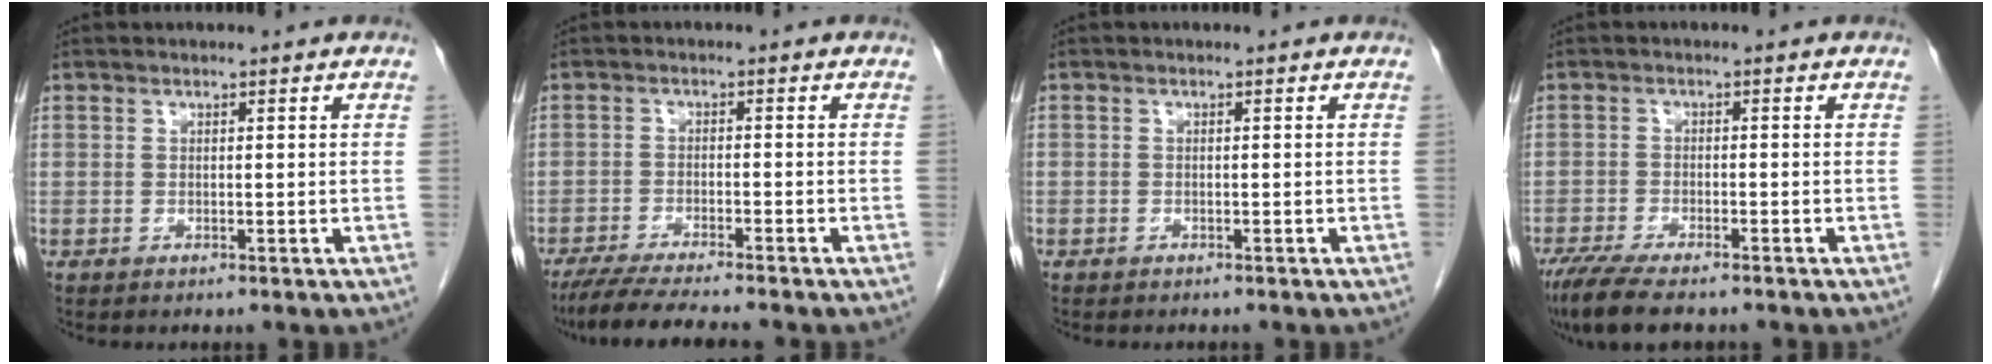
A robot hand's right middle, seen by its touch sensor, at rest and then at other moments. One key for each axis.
{"total": 8.8, "fx": -7.7, "fy": -0.2, "fz": 4.2, "tx": -0.059, "ty": -0.024, "tz": -0.128}
{"total": 0.9, "fx": -0.7, "fy": 0.6, "fz": 0.0, "tx": -0.008, "ty": 0.004, "tz": -0.014}
{"total": 9.1, "fx": -7.2, "fy": 1.9, "fz": 5.1, "tx": -0.084, "ty": -0.020, "tz": -0.120}